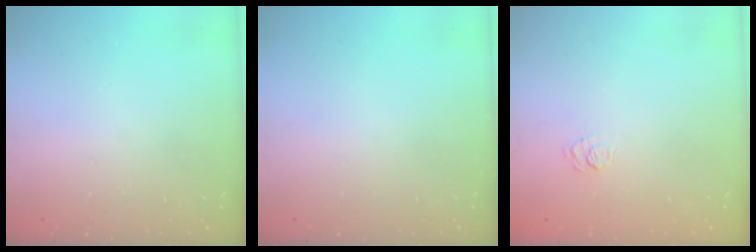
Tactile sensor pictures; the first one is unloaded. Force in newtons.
{"total": 0.0}
{"total": 8.2, "press": 8.0, "slide": 1.4}